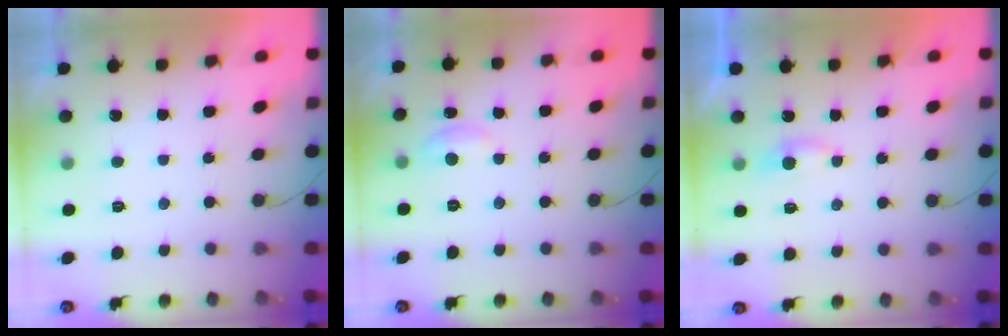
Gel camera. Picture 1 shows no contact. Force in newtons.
{"total": 5.5, "press": 5.5, "slide": 0.6}
{"total": 2.7, "press": 2.6, "slide": 0.5}